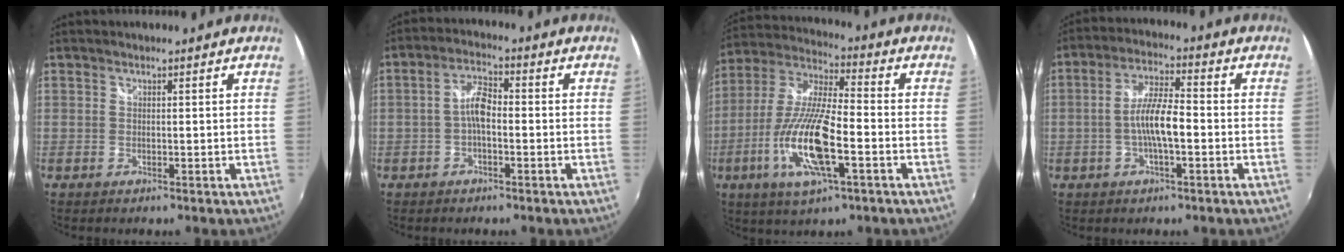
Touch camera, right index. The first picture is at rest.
{"total": 4.5, "force": [-1.2, 1.8, 3.9], "torque": [-0.079, 0.015, -0.026]}
{"total": 17.2, "force": [-5.7, 4.4, 15.6], "torque": [-0.326, -0.017, -0.114]}
{"total": 7.8, "force": [-1.8, 1.7, 7.4], "torque": [-0.145, 0.008, -0.034]}